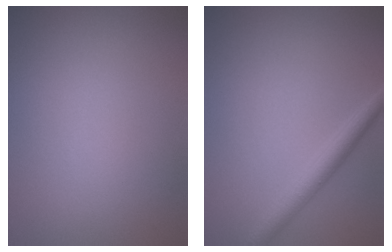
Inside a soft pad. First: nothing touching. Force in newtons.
{"total": 2.6, "press": 2.5, "slide": 0.1}